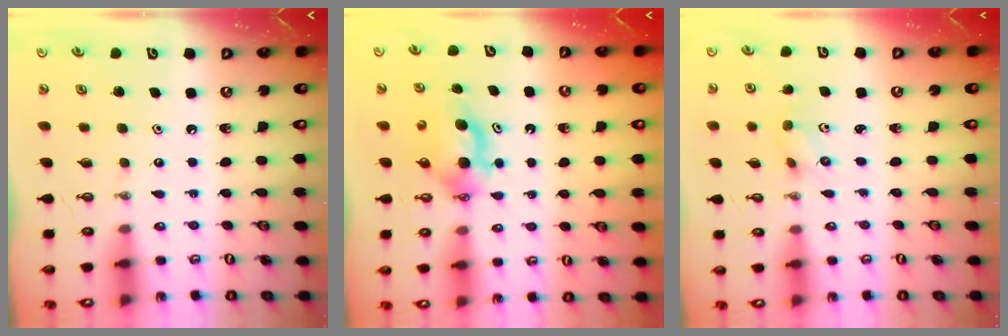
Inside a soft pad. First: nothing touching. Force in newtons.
{"total": 5.9, "press": 5.8, "slide": 1.1}
{"total": 2.3, "press": 2.0, "slide": 1.1}